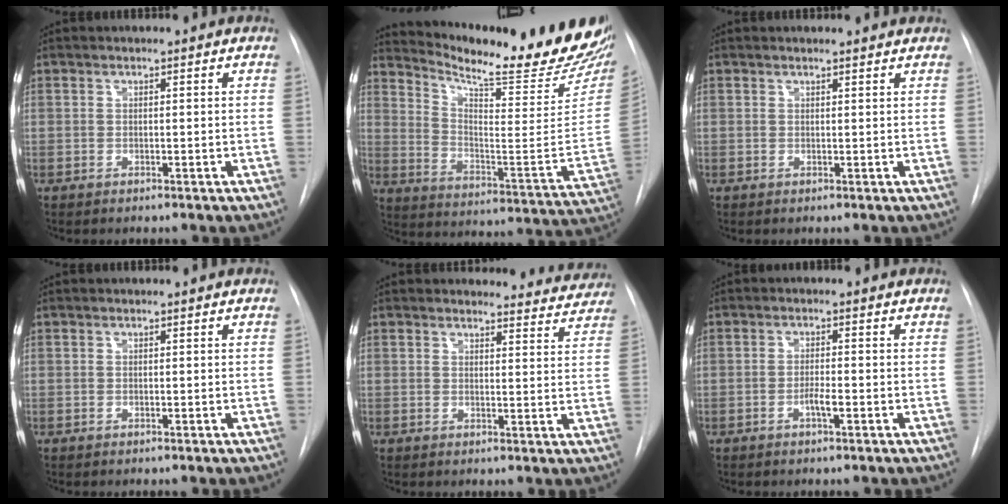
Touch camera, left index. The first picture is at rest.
{"total": 24.7, "force": [22.0, 2.5, 11.0], "torque": [-0.175, -0.104, 0.291]}
{"total": 2.5, "force": [2.5, 0.1, 0.4], "torque": [-0.008, 0.004, 0.023]}
{"total": 0.0}
{"total": 7.6, "force": [7.4, 1.7, -0.3], "torque": [0.035, -0.027, 0.059]}
{"total": 2.1, "force": [-1.2, 0.2, 1.8], "torque": [-0.032, -0.004, -0.022]}